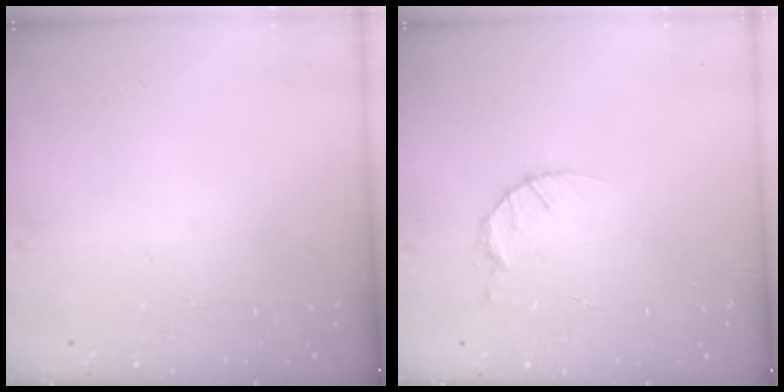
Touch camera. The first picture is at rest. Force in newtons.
{"total": 4.1, "press": 4.1, "slide": 0.5}